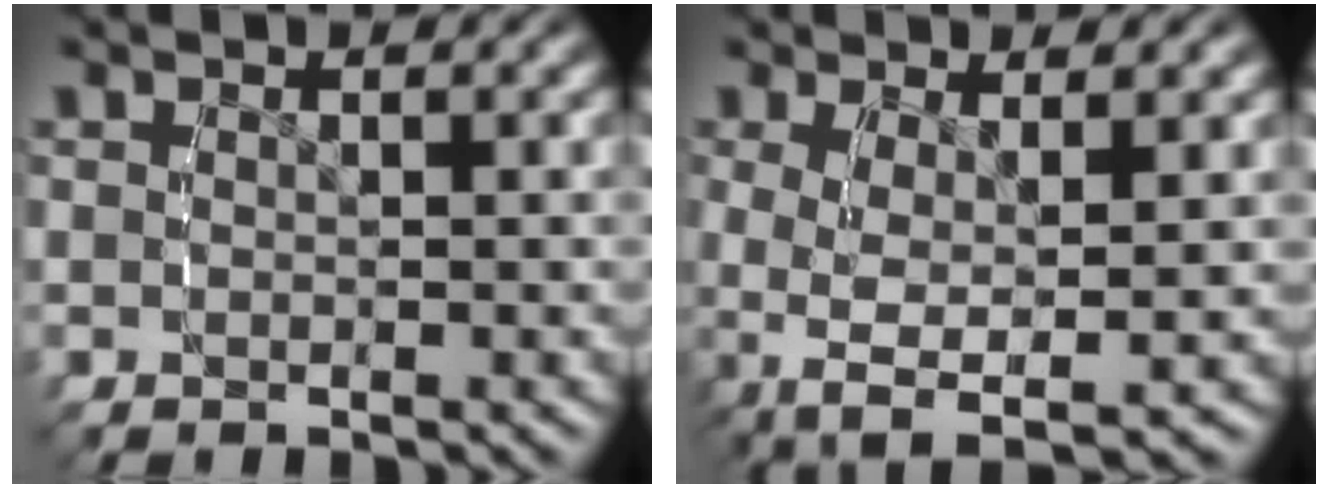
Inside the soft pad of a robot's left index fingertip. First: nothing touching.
{"total": 6.3, "force": [-1.4, 3.6, 5.0], "torque": [-0.123, -0.033, -0.008]}